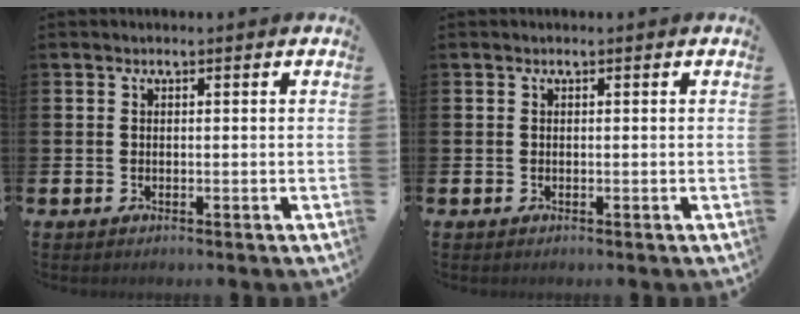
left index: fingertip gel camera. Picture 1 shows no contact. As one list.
[{"total": 0.0}]